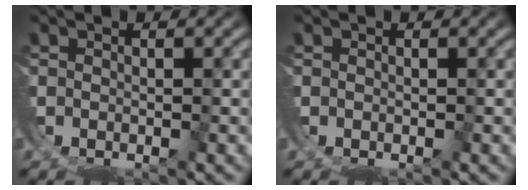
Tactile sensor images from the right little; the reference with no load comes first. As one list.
[{"total": 0.0}]